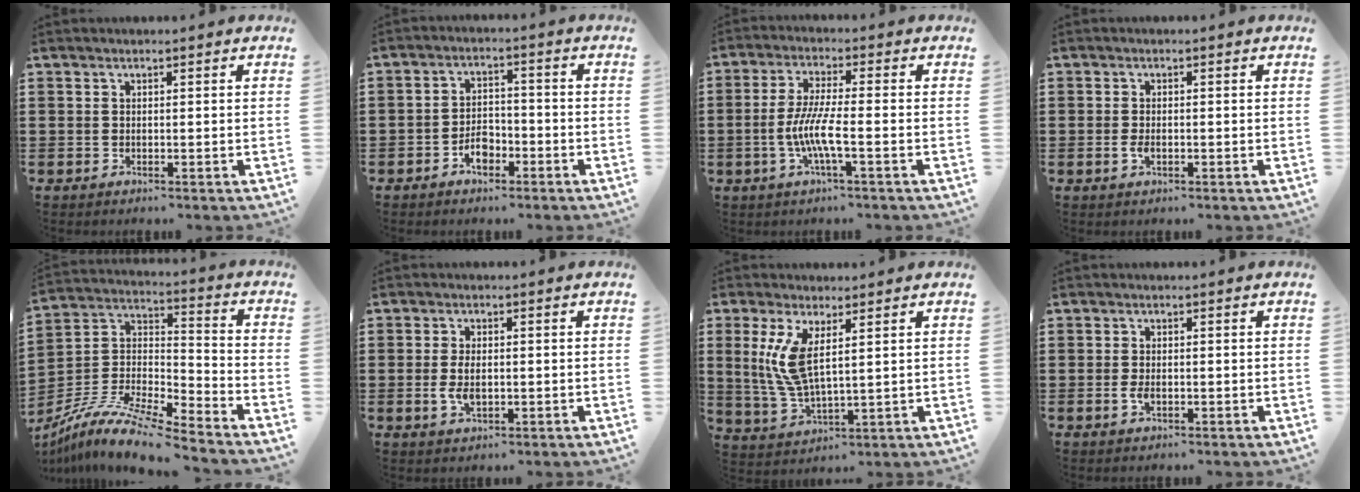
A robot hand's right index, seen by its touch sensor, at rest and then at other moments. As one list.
[{"total": 3.9, "force": [-2.3, 2.1, 2.3], "torque": [-0.035, -0.001, -0.044]}, {"total": 6.9, "force": [-2.0, 0.7, 6.6], "torque": [-0.141, -0.012, -0.045]}, {"total": 1.7, "force": [-0.5, 0.7, 1.4], "torque": [-0.036, -0.006, -0.011]}, {"total": 10.8, "force": [-9.4, 1.4, 5.2], "torque": [-0.107, 0.013, -0.190]}, {"total": 4.1, "force": [-0.4, 2.0, 3.6], "torque": [-0.082, -0.005, -0.010]}, {"total": 7.8, "force": [2.4, 2.6, 6.9], "torque": [-0.168, -0.008, 0.034]}, {"total": 2.0, "force": [-0.5, 0.9, 1.7], "torque": [-0.040, -0.005, -0.011]}]